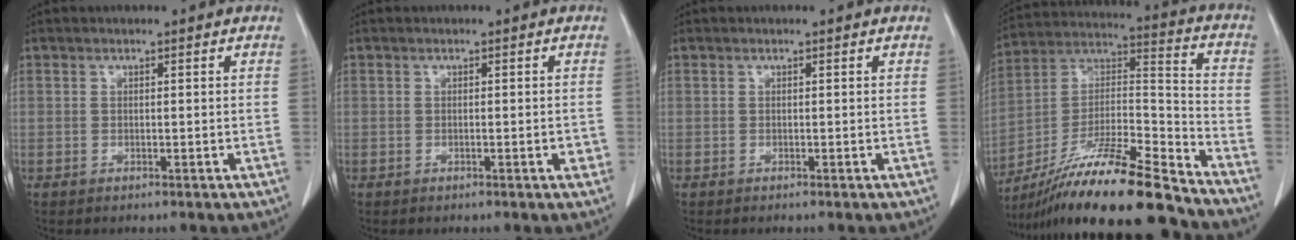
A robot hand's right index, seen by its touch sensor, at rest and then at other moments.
{"total": 1.3, "force": [-0.5, 0.3, 1.2], "torque": [-0.013, 0.001, -0.006]}
{"total": 0.0}
{"total": 22.2, "force": [-18.1, 1.1, 12.7], "torque": [-0.228, -0.005, -0.326]}